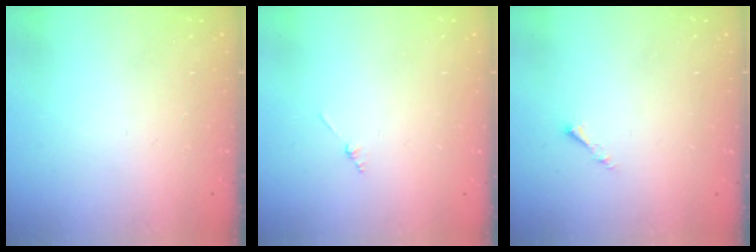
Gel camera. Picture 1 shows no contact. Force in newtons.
{"total": 0.8, "press": 0.8, "slide": 0.2}
{"total": 1.1, "press": 1.0, "slide": 0.3}